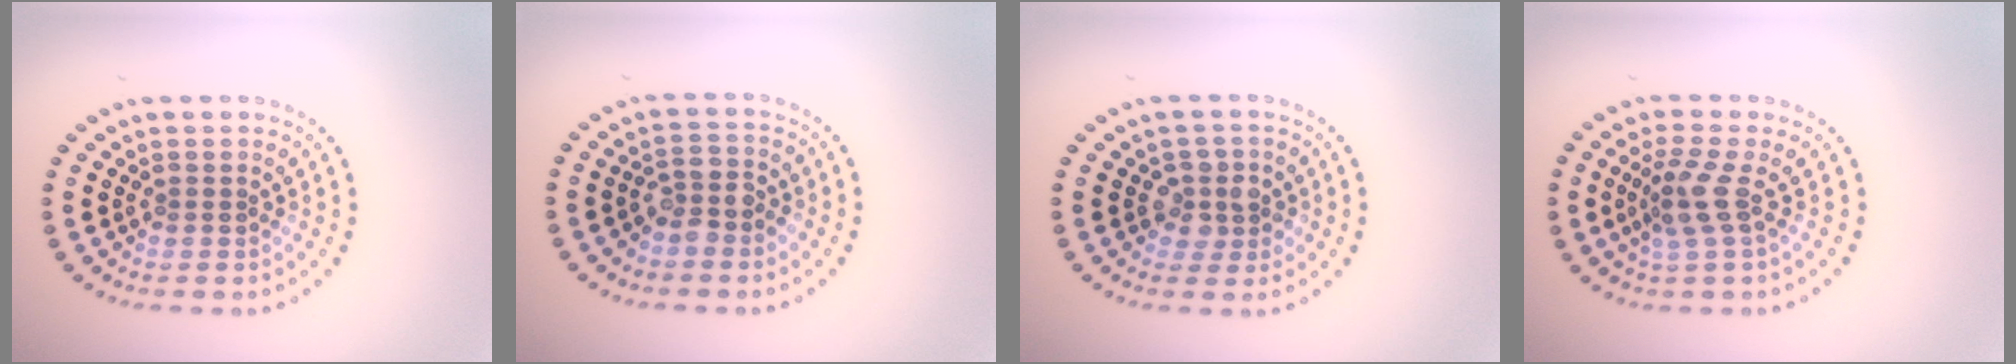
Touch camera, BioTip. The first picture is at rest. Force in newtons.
{"total": 2.4, "press": 2.1, "slide": 1.2}
{"total": 2.3, "press": 2.0, "slide": 1.1}
{"total": 2.8, "press": 2.1, "slide": 1.8}